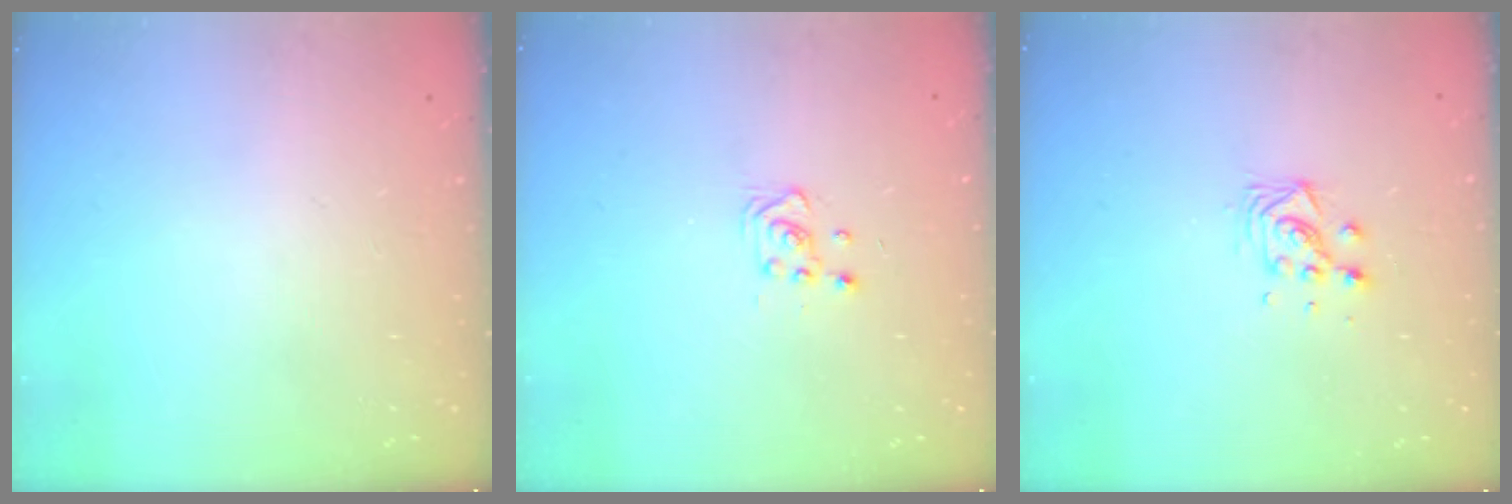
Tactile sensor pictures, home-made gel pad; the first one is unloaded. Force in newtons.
{"total": 3.8, "press": 3.7, "slide": 0.6}
{"total": 6.1, "press": 6.1, "slide": 0.5}